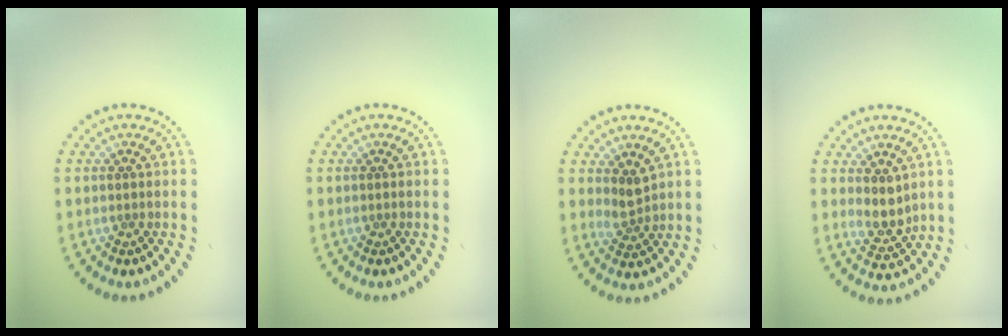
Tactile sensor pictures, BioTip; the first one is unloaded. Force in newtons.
{"total": 0.0}
{"total": 1.8, "press": 1.4, "slide": 1.2}
{"total": 2.4, "press": 2.0, "slide": 1.3}